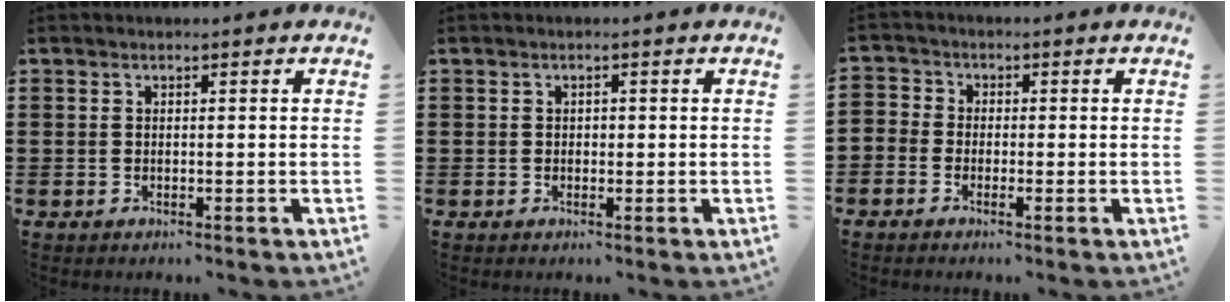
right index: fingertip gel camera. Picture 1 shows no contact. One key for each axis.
{"total": 0.6, "fx": 0.0, "fy": 0.5, "fz": 0.4, "tx": -0.009, "ty": 0.001, "tz": 0.001}
{"total": 1.7, "fx": -1.4, "fy": 1.0, "fz": 0.1, "tx": -0.010, "ty": 0.002, "tz": -0.033}